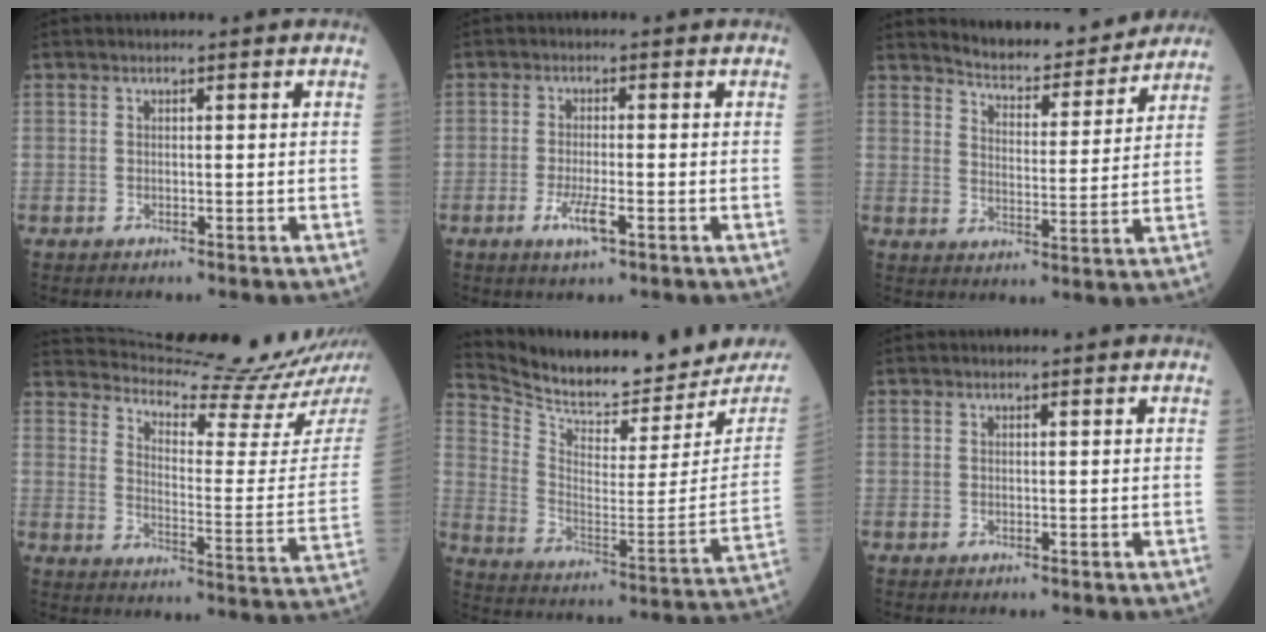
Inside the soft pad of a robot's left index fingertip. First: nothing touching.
{"total": 3.8, "force": [-1.7, 0.6, 3.3], "torque": [-0.071, -0.006, -0.031]}
{"total": 11.7, "force": [11.3, 1.8, 2.4], "torque": [-0.035, -0.006, 0.157]}
{"total": 21.5, "force": [20.4, -1.0, 6.8], "torque": [-0.121, -0.106, 0.273]}
{"total": 19.4, "force": [18.7, 3.7, 3.6], "torque": [-0.072, -0.069, 0.269]}
{"total": 0.0}